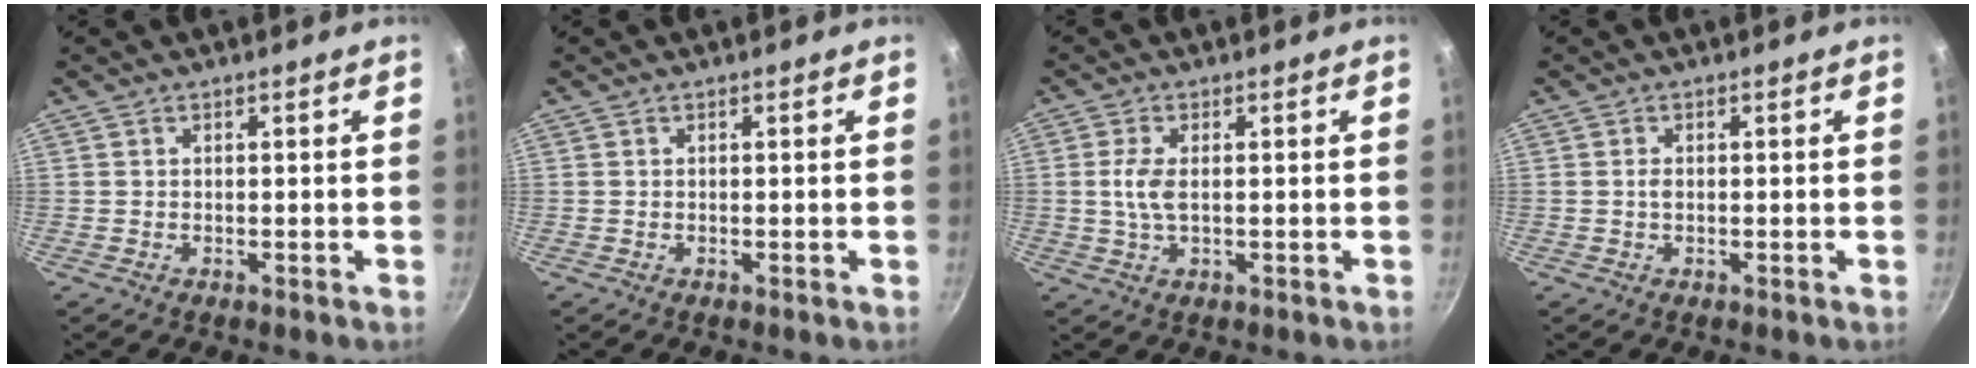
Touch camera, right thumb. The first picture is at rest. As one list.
[{"total": 0.0}, {"total": 4.2, "force": [0.2, 1.8, 3.8], "torque": [-0.087, 0.001, 0.003]}, {"total": 1.0, "force": [-0.1, 0.7, 0.8], "torque": [-0.012, 0.002, -0.001]}]